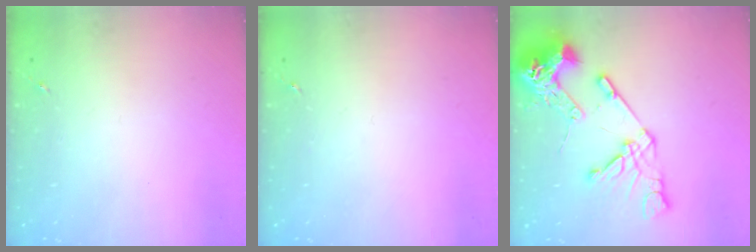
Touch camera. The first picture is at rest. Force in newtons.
{"total": 0.0}
{"total": 19.7, "press": 19.5, "slide": 2.6}